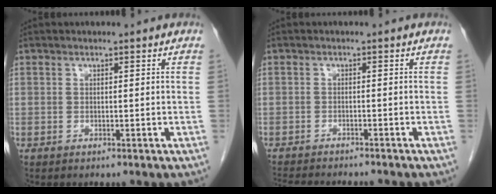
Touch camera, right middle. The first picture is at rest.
{"total": 10.2, "force": [-9.3, 1.4, 3.9], "torque": [-0.057, -0.010, -0.129]}